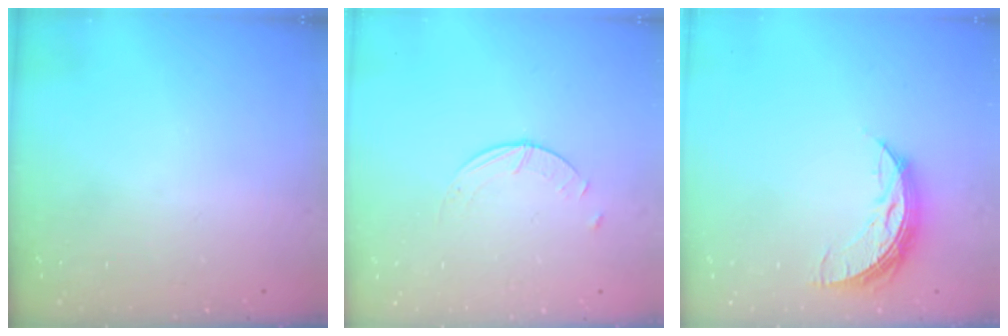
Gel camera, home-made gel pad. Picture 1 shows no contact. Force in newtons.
{"total": 0.9, "press": 0.9, "slide": 0.2}
{"total": 8.1, "press": 8.0, "slide": 0.6}